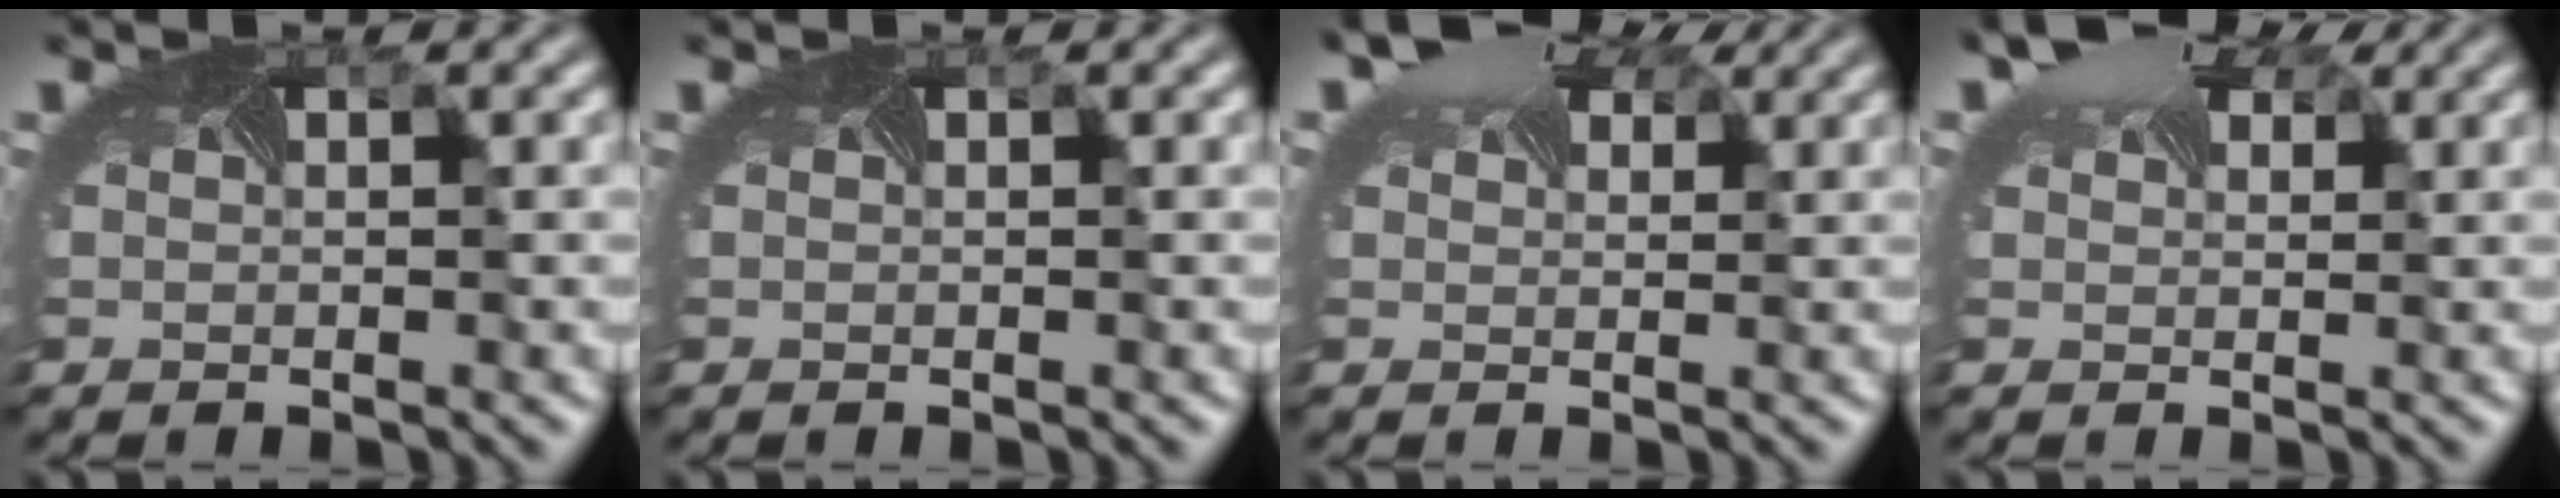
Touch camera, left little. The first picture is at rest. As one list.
[{"total": 0.0}, {"total": 6.1, "force": [4.4, 2.8, 3.2], "torque": [-0.068, 0.021, 0.060]}, {"total": 5.3, "force": [3.9, 2.5, 2.6], "torque": [-0.057, 0.019, 0.053]}]